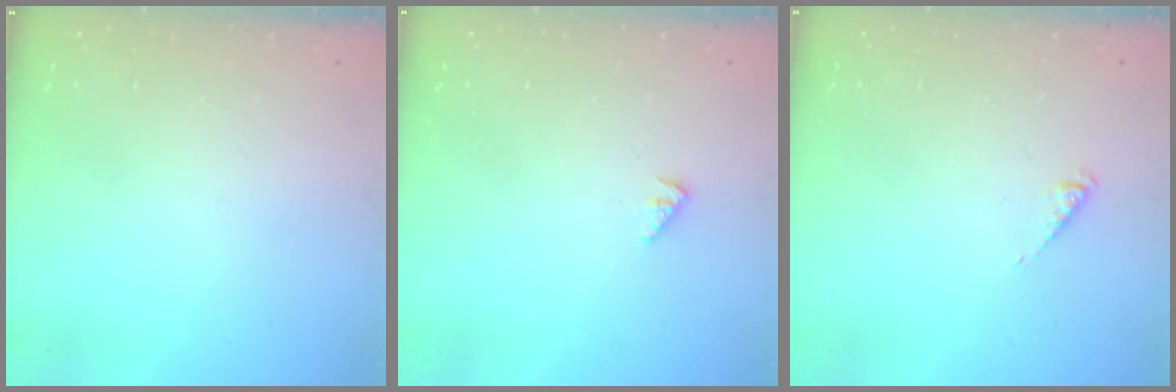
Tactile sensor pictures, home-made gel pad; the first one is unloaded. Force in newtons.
{"total": 0.6, "press": 0.6, "slide": 0.2}
{"total": 0.7, "press": 0.7, "slide": 0.0}